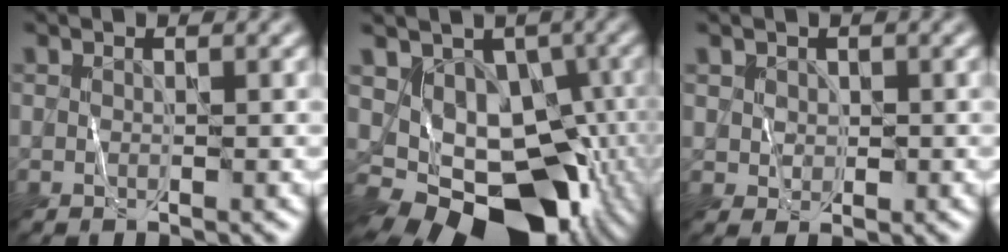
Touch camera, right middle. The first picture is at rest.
{"total": 11.8, "force": [-2.7, 8.2, 8.0], "torque": [-0.095, -0.028, -0.033]}
{"total": 1.5, "force": [0.6, 1.3, 0.4], "torque": [-0.013, -0.001, 0.018]}